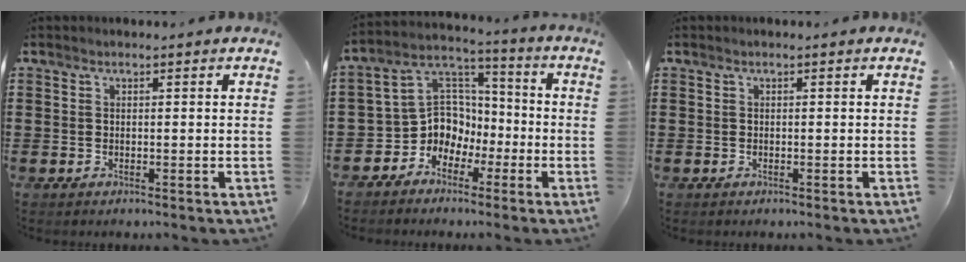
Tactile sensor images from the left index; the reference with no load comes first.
{"total": 7.8, "force": [-3.1, 6.9, 1.9], "torque": [-0.069, -0.001, -0.061]}
{"total": 0.0}